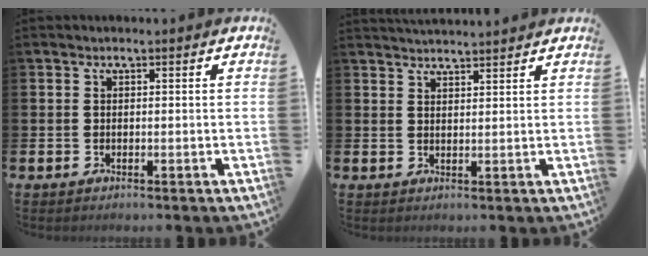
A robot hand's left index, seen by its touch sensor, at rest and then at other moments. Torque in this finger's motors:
{"motor_torque": [-0.32, -1.13, 0.40, 0.10]}